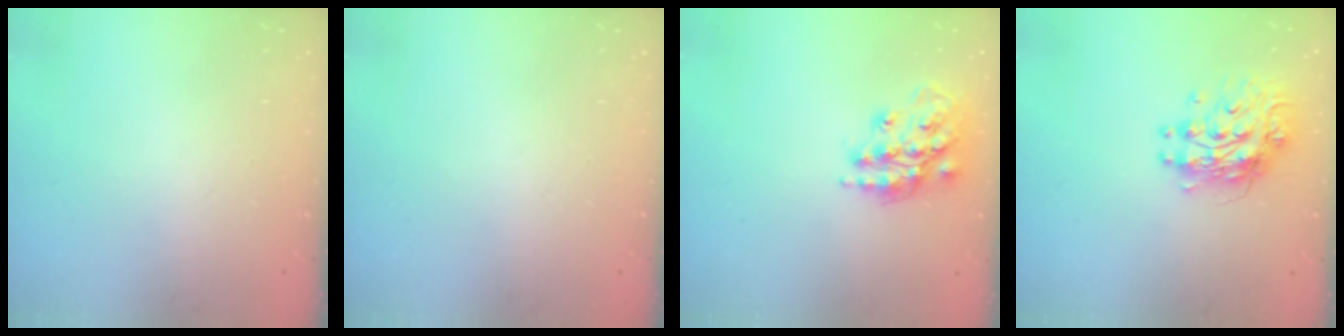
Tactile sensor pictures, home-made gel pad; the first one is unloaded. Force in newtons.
{"total": 0.0}
{"total": 17.5, "press": 17.4, "slide": 1.4}
{"total": 11.5, "press": 11.4, "slide": 0.9}